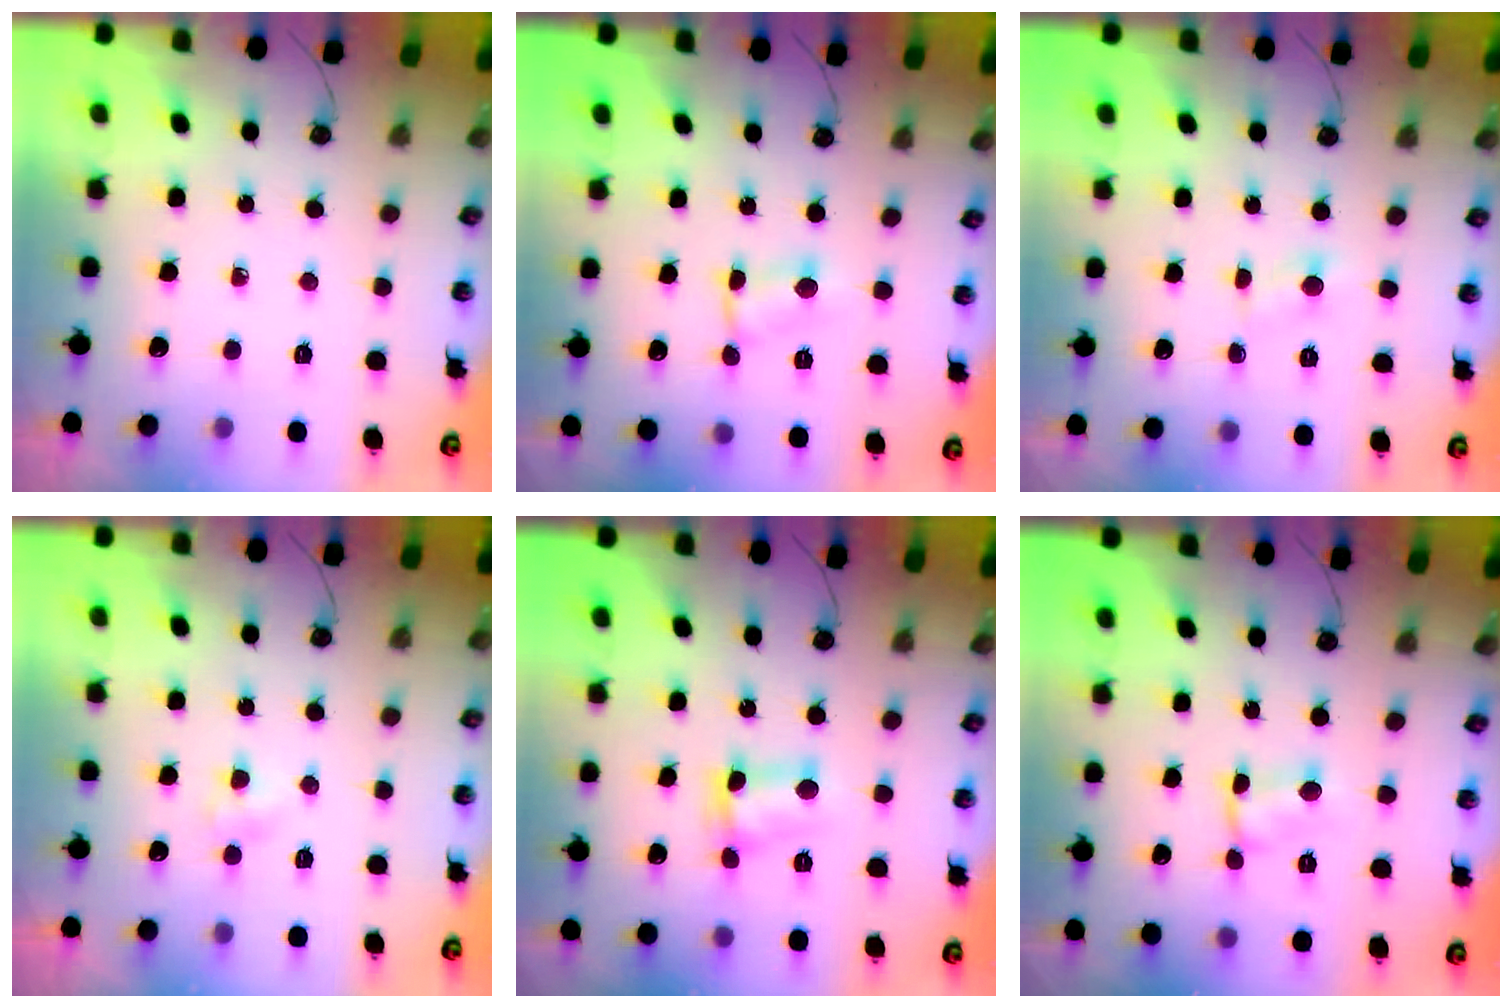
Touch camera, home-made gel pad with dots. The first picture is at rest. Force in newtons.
{"total": 2.0, "press": 2.0, "slide": 0.3}
{"total": 2.6, "press": 2.6, "slide": 0.3}
{"total": 3.1, "press": 3.0, "slide": 0.4}
{"total": 4.4, "press": 4.3, "slide": 1.0}
{"total": 1.4, "press": 1.4, "slide": 0.1}